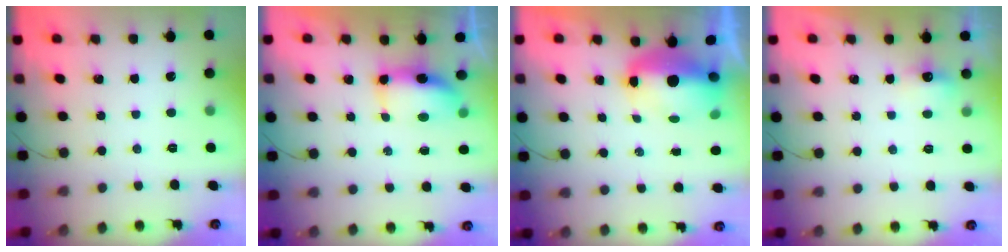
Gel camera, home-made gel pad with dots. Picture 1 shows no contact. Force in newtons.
{"total": 6.8, "press": 6.8, "slide": 0.6}
{"total": 7.8, "press": 7.5, "slide": 1.8}
{"total": 4.4, "press": 4.1, "slide": 1.6}